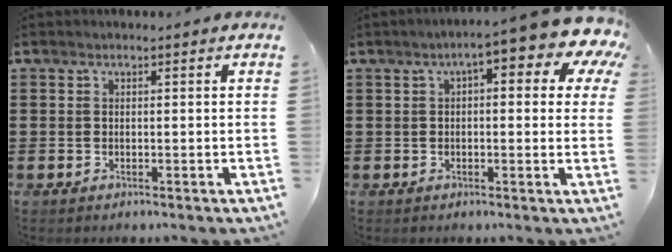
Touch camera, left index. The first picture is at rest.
{"total": 8.4, "force": [4.3, 2.0, 7.0], "torque": [-0.100, -0.025, 0.061]}